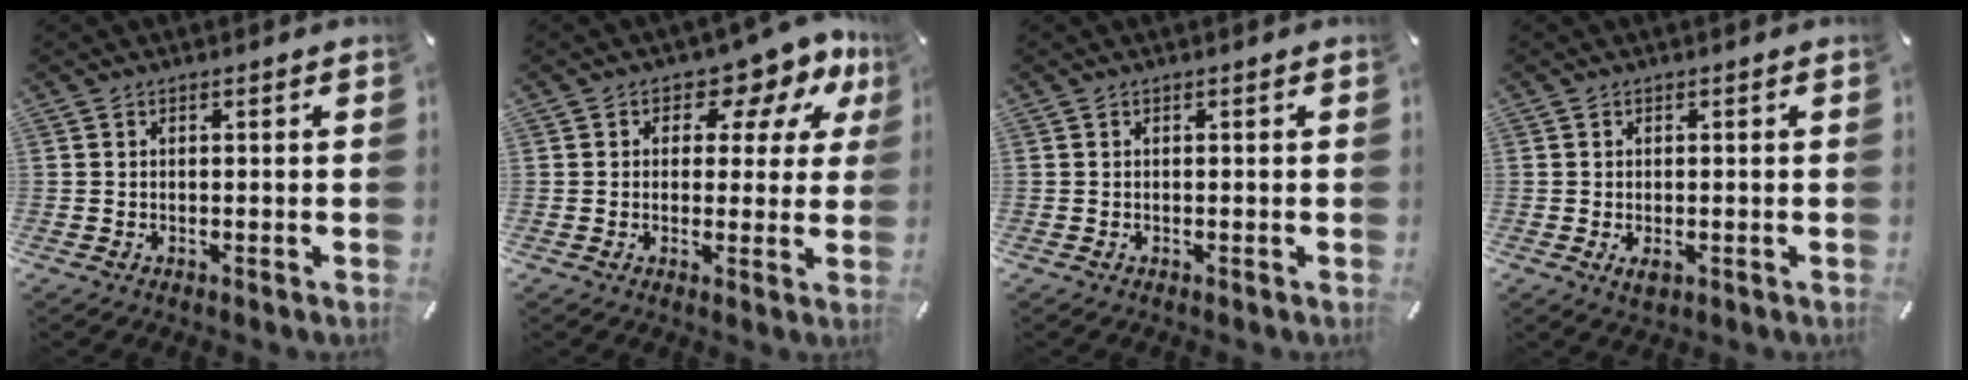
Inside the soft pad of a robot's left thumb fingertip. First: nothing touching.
{"total": 9.2, "force": [4.4, 5.7, 5.7], "torque": [-0.068, -0.030, 0.070]}
{"total": 0.0}
{"total": 2.1, "force": [-0.5, 1.2, 1.7], "torque": [-0.038, -0.002, -0.009]}